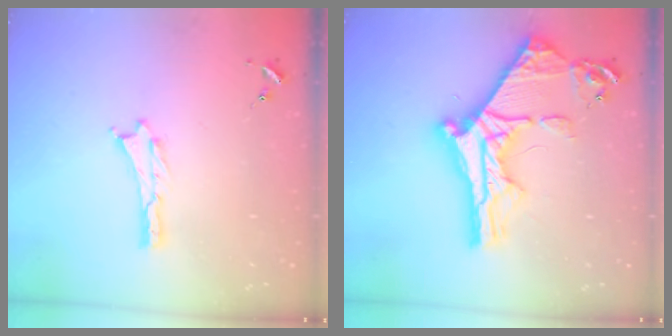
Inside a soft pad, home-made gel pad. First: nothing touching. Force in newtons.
{"total": 11.5, "press": 11.5, "slide": 1.2}